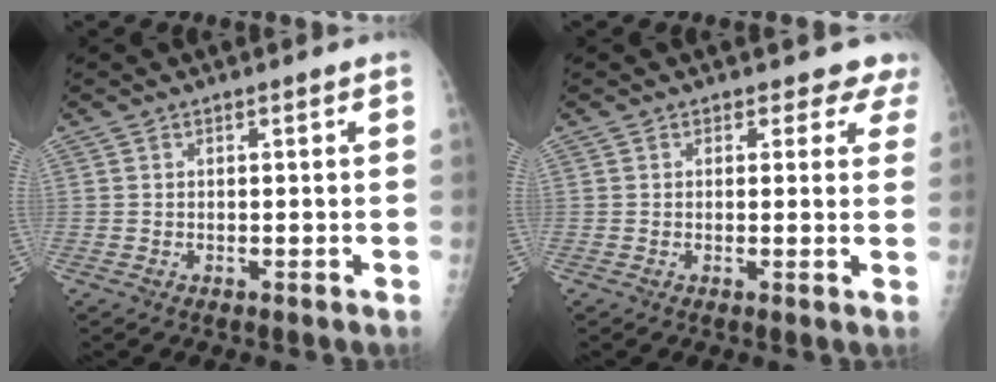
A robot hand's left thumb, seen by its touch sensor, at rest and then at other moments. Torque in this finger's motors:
{"motor_torque": [-0.09, 0.00, 0.06, 0.05, 0.03]}